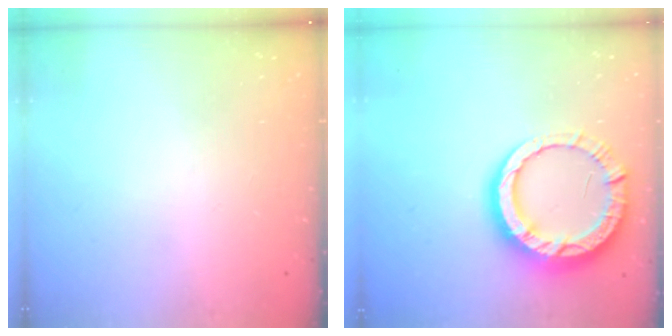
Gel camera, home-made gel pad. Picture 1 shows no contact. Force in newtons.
{"total": 13.9, "press": 13.8, "slide": 1.5}